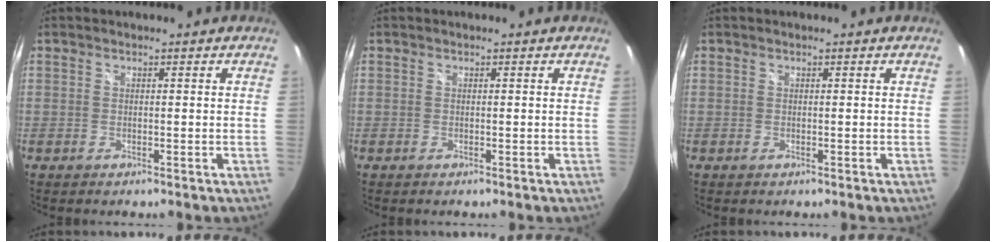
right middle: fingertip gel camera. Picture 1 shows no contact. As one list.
[{"total": 0.0}, {"total": 0.0}]